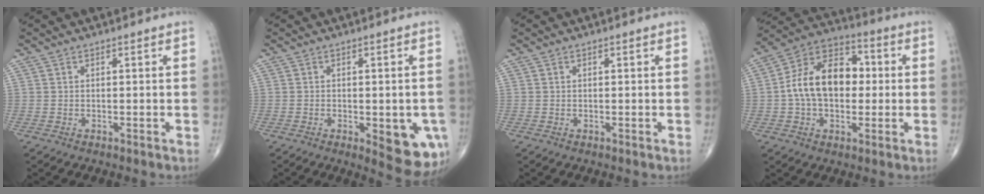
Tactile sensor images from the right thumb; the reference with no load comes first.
{"total": 9.6, "force": [-2.8, 3.8, 8.3], "torque": [-0.078, -0.006, -0.025]}
{"total": 0.0}
{"total": 15.8, "force": [0.4, 10.4, 11.9], "torque": [-0.180, 0.034, -0.004]}